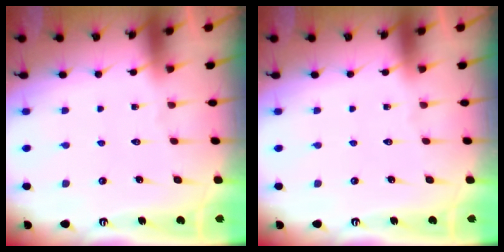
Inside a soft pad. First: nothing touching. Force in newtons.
{"total": 0.0}